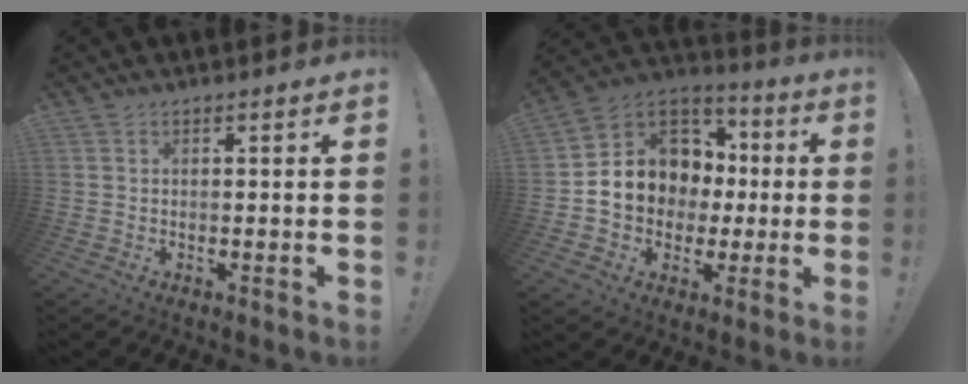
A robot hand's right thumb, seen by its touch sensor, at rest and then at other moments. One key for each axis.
{"total": 12.8, "fx": 0.0, "fy": 11.6, "fz": 5.6, "tx": -0.069, "ty": 0.002, "tz": 0.020}